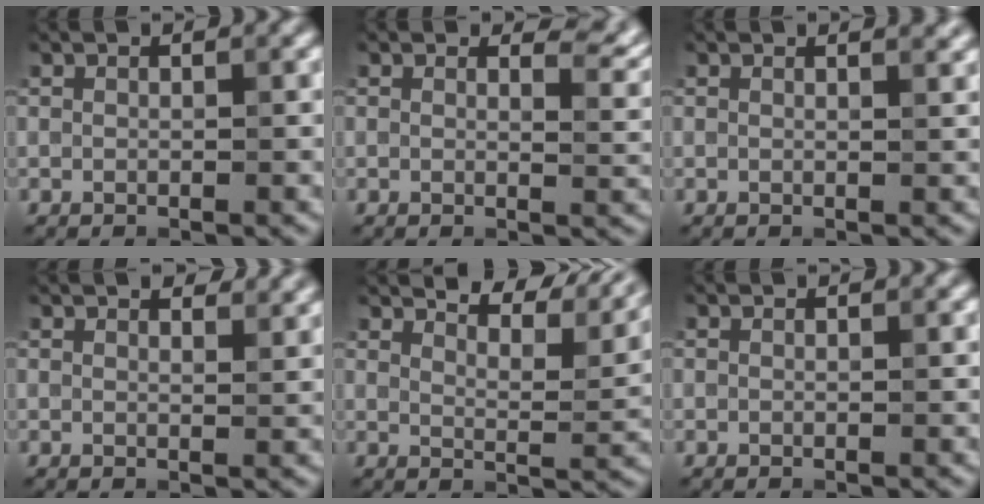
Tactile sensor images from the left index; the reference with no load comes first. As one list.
[{"total": 2.7, "force": [1.8, 1.0, 1.8], "torque": [-0.021, -0.003, 0.027]}, {"total": 1.8, "force": [1.5, 0.5, 0.8], "torque": [-0.005, -0.001, 0.008]}, {"total": 2.8, "force": [2.4, 0.7, 1.2], "torque": [-0.015, 0.004, 0.028]}, {"total": 8.4, "force": [7.5, 1.6, 3.4], "torque": [-0.050, 0.014, 0.095]}, {"total": 0.0}]